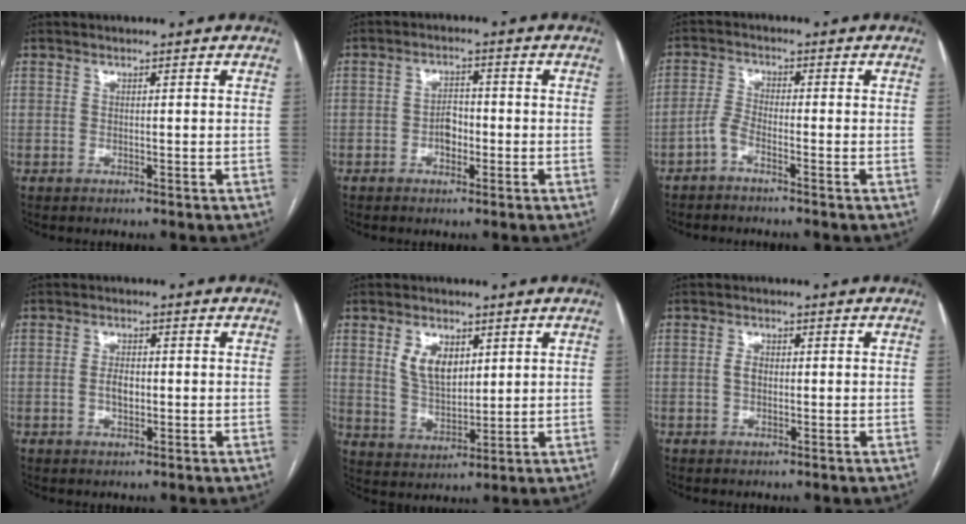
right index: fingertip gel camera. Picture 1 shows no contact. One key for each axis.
{"total": 3.2, "fx": -1.0, "fy": 1.9, "fz": 2.4, "tx": -0.038, "ty": 0.008, "tz": -0.019}
{"total": 2.6, "fx": -2.0, "fy": 0.3, "fz": 1.7, "tx": -0.041, "ty": 0.003, "tz": -0.047}
{"total": 3.0, "fx": -0.4, "fy": 1.6, "fz": 2.5, "tx": -0.047, "ty": 0.005, "tz": -0.006}
{"total": 7.2, "fx": 2.8, "fy": 4.2, "fz": 5.2, "tx": -0.102, "ty": 0.006, "tz": 0.063}
{"total": 2.1, "fx": 0.0, "fy": 1.3, "fz": 1.7, "tx": -0.031, "ty": 0.007, "tz": -0.001}